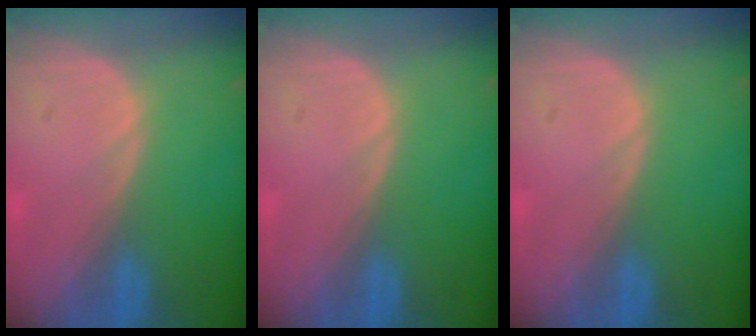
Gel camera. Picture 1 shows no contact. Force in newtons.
{"total": 0.0}
{"total": 0.0}